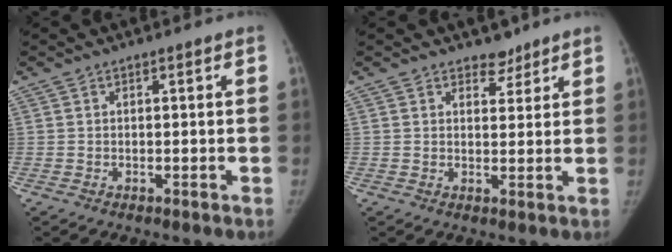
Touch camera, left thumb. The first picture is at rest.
{"total": 2.9, "force": [2.3, 1.6, 0.5], "torque": [0.013, -0.015, 0.031]}